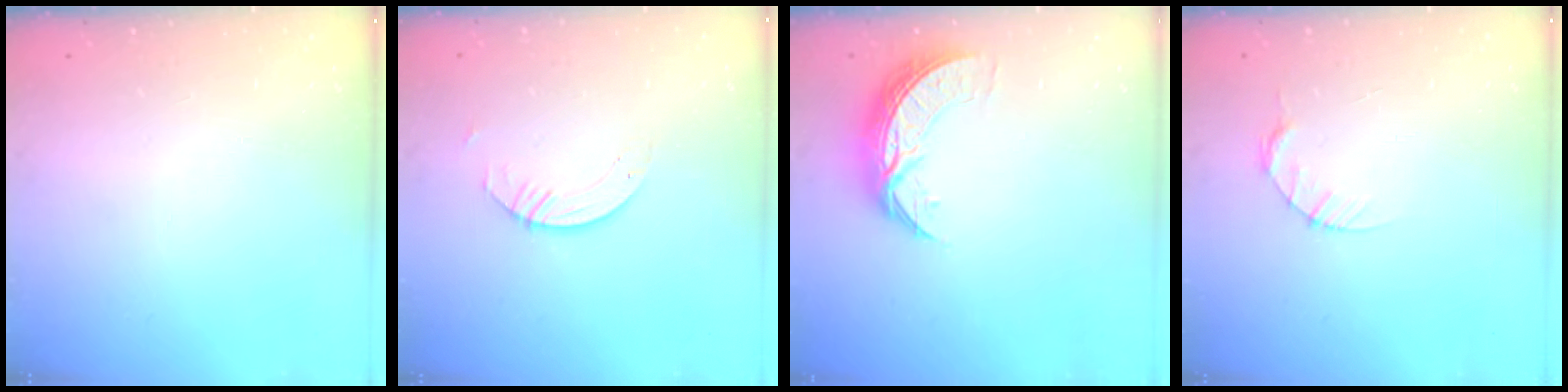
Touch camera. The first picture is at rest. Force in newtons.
{"total": 3.2, "press": 3.1, "slide": 0.3}
{"total": 8.0, "press": 8.0, "slide": 0.7}
{"total": 3.9, "press": 3.8, "slide": 0.5}